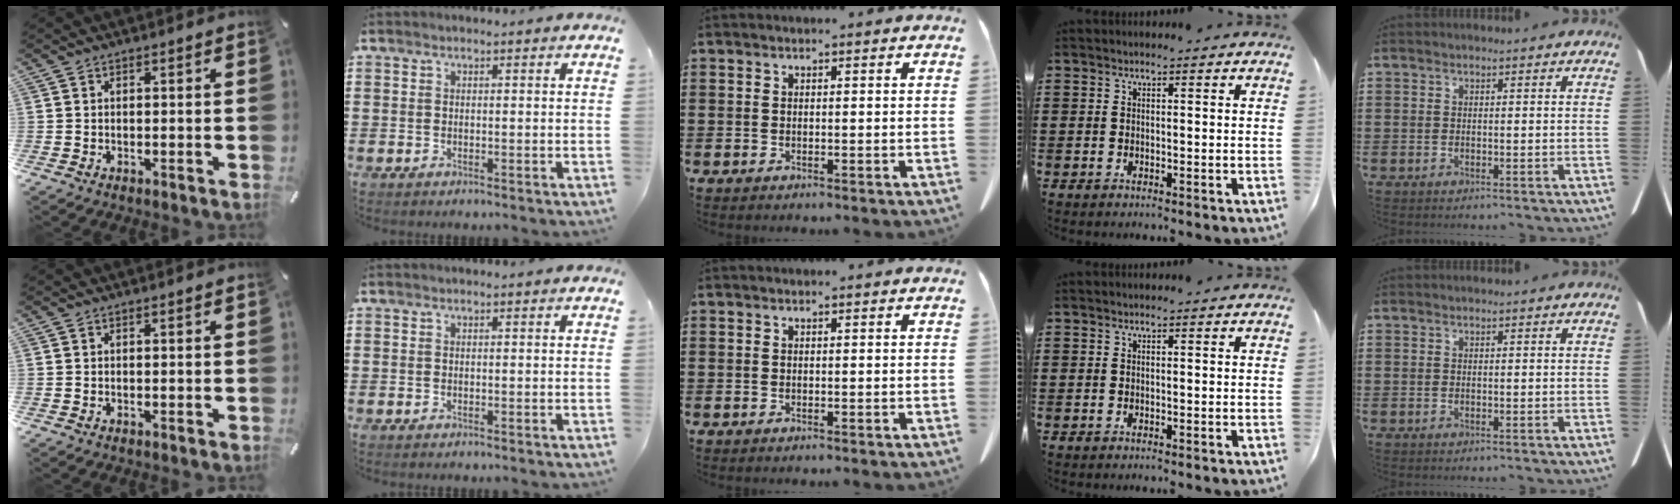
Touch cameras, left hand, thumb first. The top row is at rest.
{}